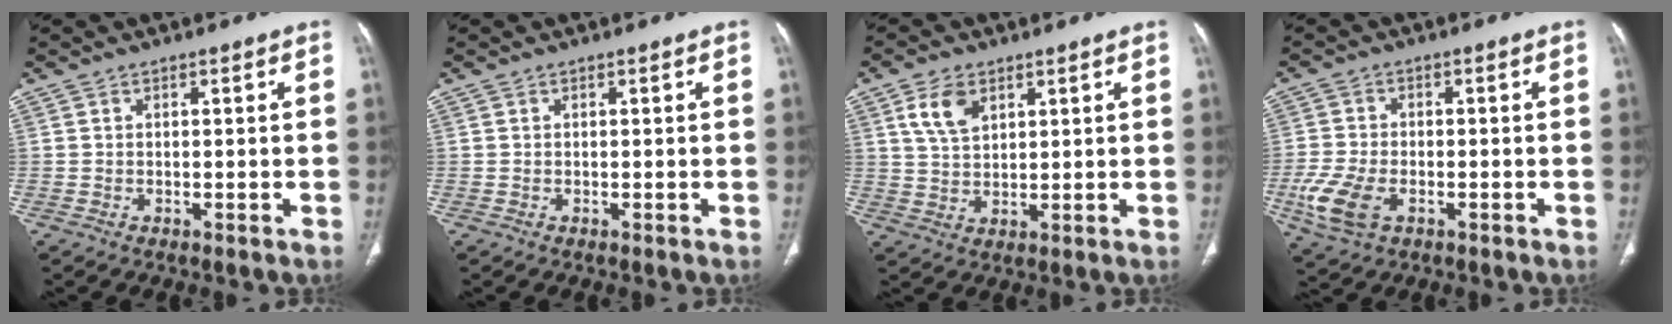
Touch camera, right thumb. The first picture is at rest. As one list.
[{"total": 0.0}, {"total": 6.4, "force": [3.0, 3.8, 4.1], "torque": [-0.066, -0.012, 0.062]}, {"total": 8.6, "force": [-3.0, 5.1, 6.3], "torque": [-0.147, 0.003, -0.053]}]